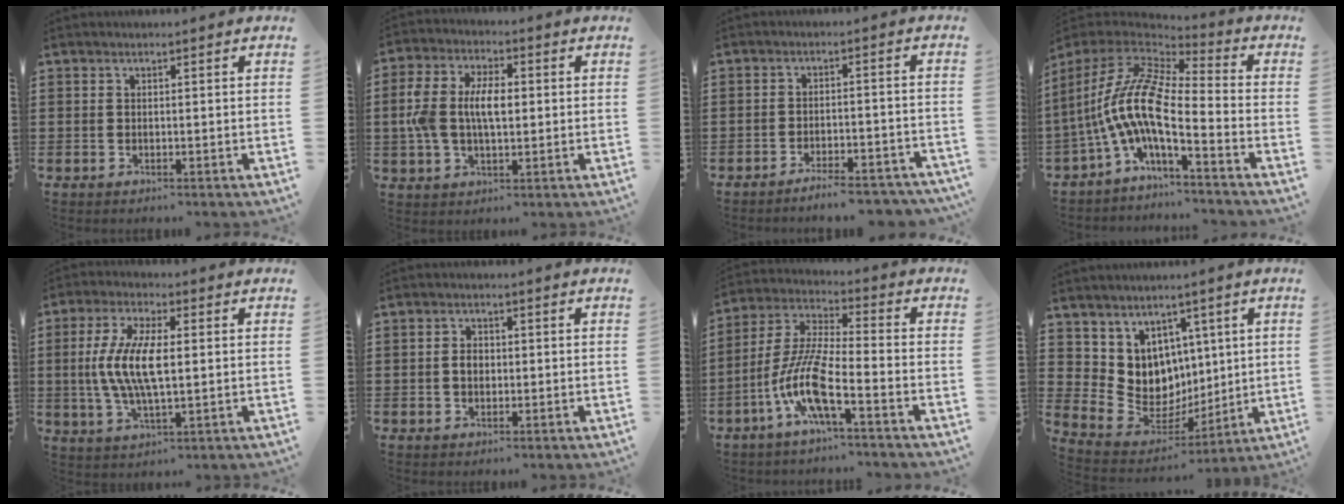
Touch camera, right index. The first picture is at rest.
{"total": 7.9, "force": [0.2, 4.4, 6.6], "torque": [-0.150, 0.009, -0.003]}
{"total": 4.2, "force": [-4.0, 0.0, 1.3], "torque": [-0.023, -0.001, -0.077]}
{"total": 9.6, "force": [-2.5, 2.5, 8.9], "torque": [-0.220, -0.037, -0.071]}
{"total": 9.3, "force": [0.2, 3.4, 8.7], "torque": [-0.201, -0.005, -0.008]}
{"total": 2.2, "force": [-0.2, 1.5, 1.5], "torque": [-0.030, 0.007, -0.005]}
{"total": 10.0, "force": [-5.4, 1.2, 8.3], "torque": [-0.195, -0.017, -0.110]}
{"total": 8.7, "force": [2.5, 8.1, 1.9], "torque": [-0.094, -0.040, 0.055]}